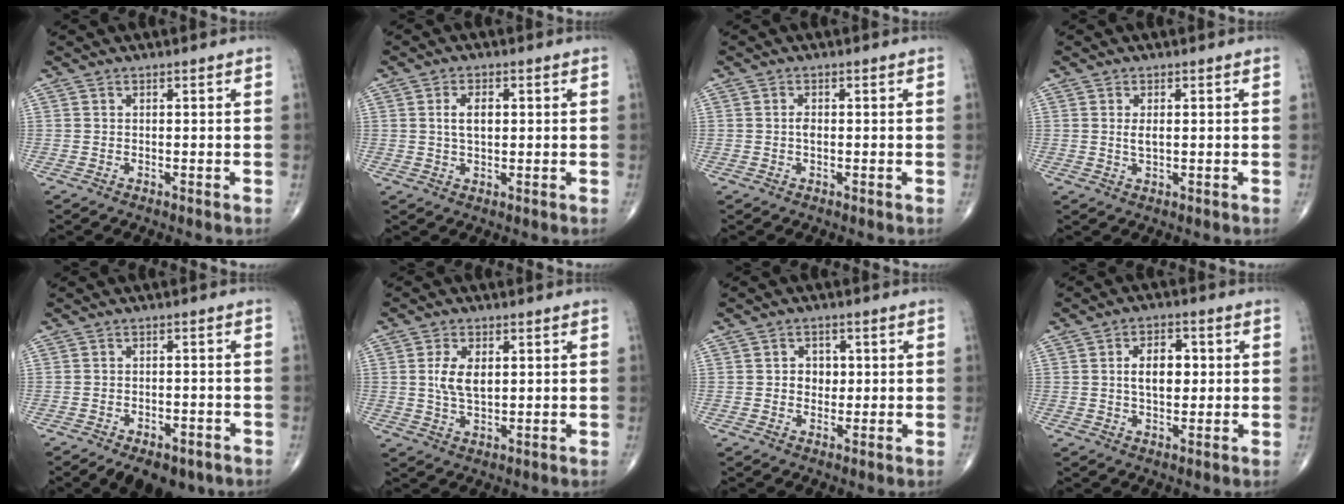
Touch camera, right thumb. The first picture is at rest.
{"total": 4.2, "force": [0.7, 2.3, 3.4], "torque": [-0.060, 0.000, 0.013]}
{"total": 1.3, "force": [-0.1, 0.8, 1.1], "torque": [-0.017, 0.002, -0.003]}
{"total": 2.2, "force": [0.3, 1.0, 1.9], "torque": [-0.034, -0.003, 0.007]}
{"total": 9.7, "force": [-6.1, 5.4, 5.4], "torque": [-0.062, 0.025, -0.081]}
{"total": 6.3, "force": [1.1, 3.6, 5.0], "torque": [-0.088, -0.006, 0.022]}
{"total": 4.0, "force": [0.4, 3.3, 2.2], "torque": [-0.005, 0.004, 0.003]}
{"total": 7.3, "force": [0.8, 4.4, 5.8], "torque": [-0.075, 0.006, 0.010]}